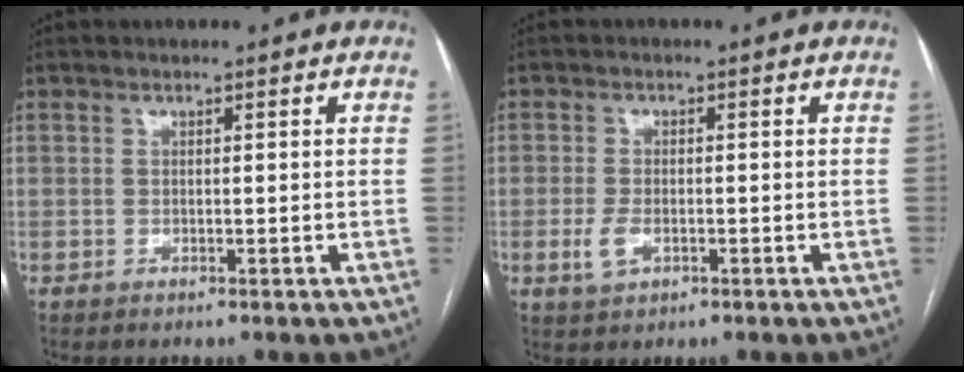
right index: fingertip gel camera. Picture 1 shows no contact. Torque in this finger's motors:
{"motor_torque": [0.09, -0.04, -0.14, -0.07]}